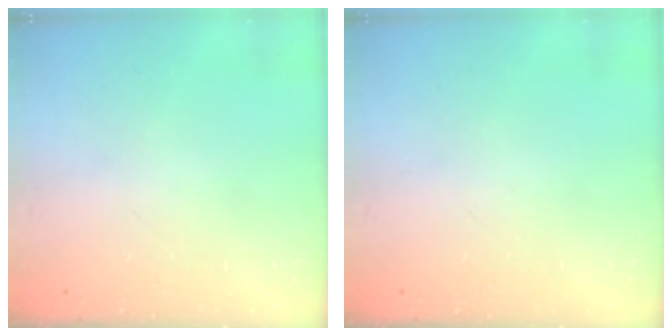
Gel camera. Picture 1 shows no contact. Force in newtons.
{"total": 0.0}